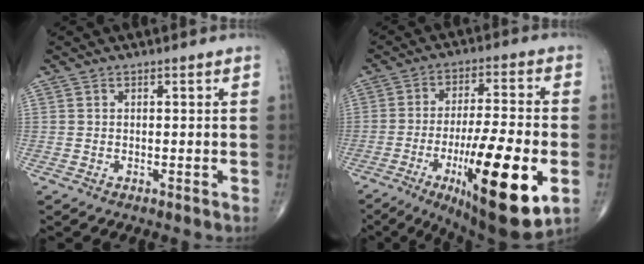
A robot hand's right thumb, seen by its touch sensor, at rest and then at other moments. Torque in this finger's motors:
{"motor_torque": [2.77, 2.24, 2.09, -0.68, 0.25]}